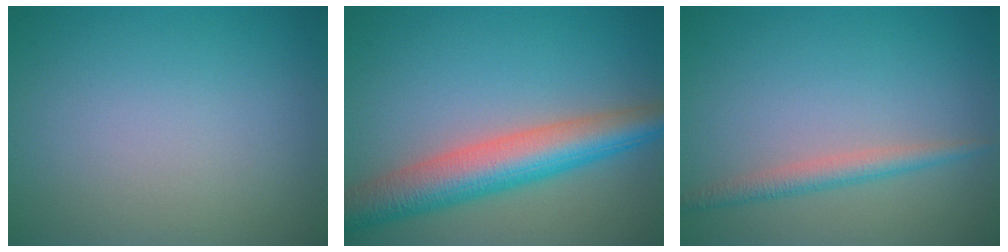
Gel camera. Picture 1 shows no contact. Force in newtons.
{"total": 7.3, "press": 7.3, "slide": 0.3}
{"total": 2.1, "press": 2.1, "slide": 0.0}